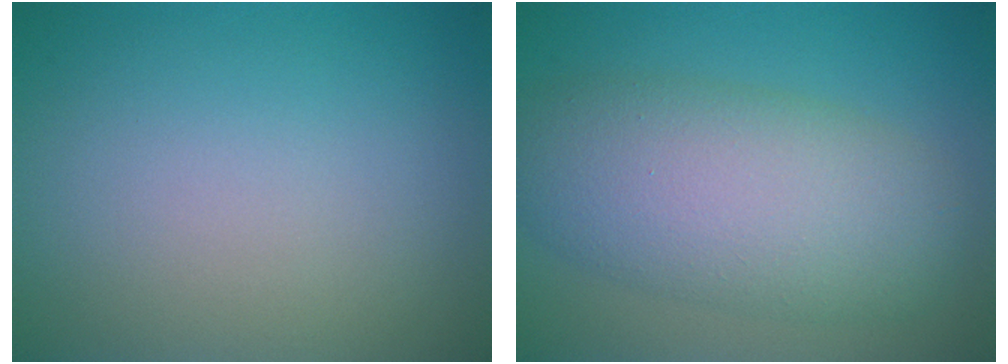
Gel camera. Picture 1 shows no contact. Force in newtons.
{"total": 8.1, "press": 8.1, "slide": 0.3}